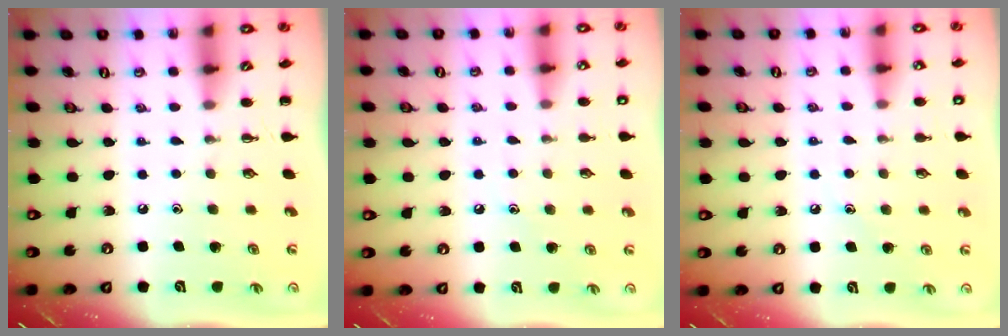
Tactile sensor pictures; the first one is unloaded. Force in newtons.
{"total": 6.6, "press": 6.5, "slide": 1.2}
{"total": 7.3, "press": 7.1, "slide": 1.8}